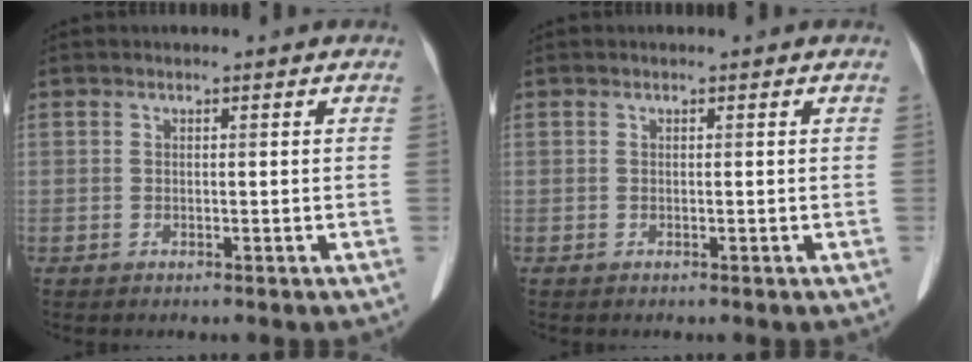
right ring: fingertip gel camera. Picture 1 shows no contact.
{"total": 0.0}